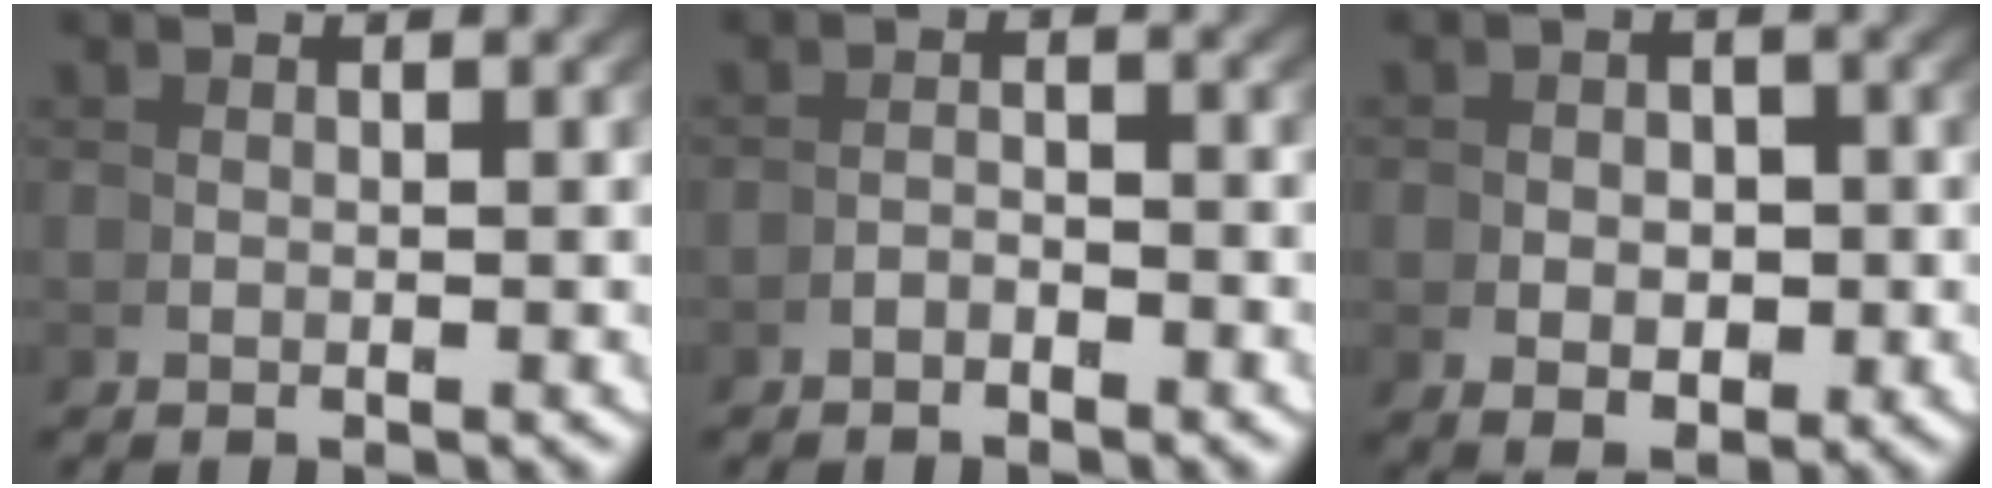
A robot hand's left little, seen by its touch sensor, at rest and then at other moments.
{"total": 1.4, "force": [-1.4, -0.4, 0.0], "torque": [0.012, 0.002, -0.028]}
{"total": 2.9, "force": [-0.8, 1.8, 2.1], "torque": [-0.021, -0.014, -0.004]}